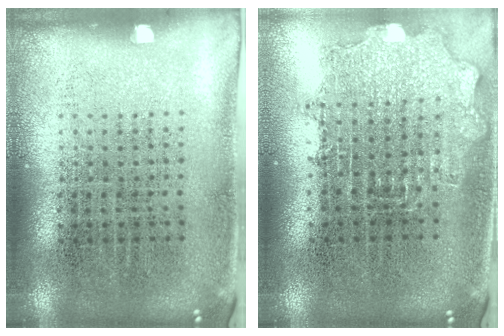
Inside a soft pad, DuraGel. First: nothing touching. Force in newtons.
{"total": 1.3, "press": 1.1, "slide": 0.6}